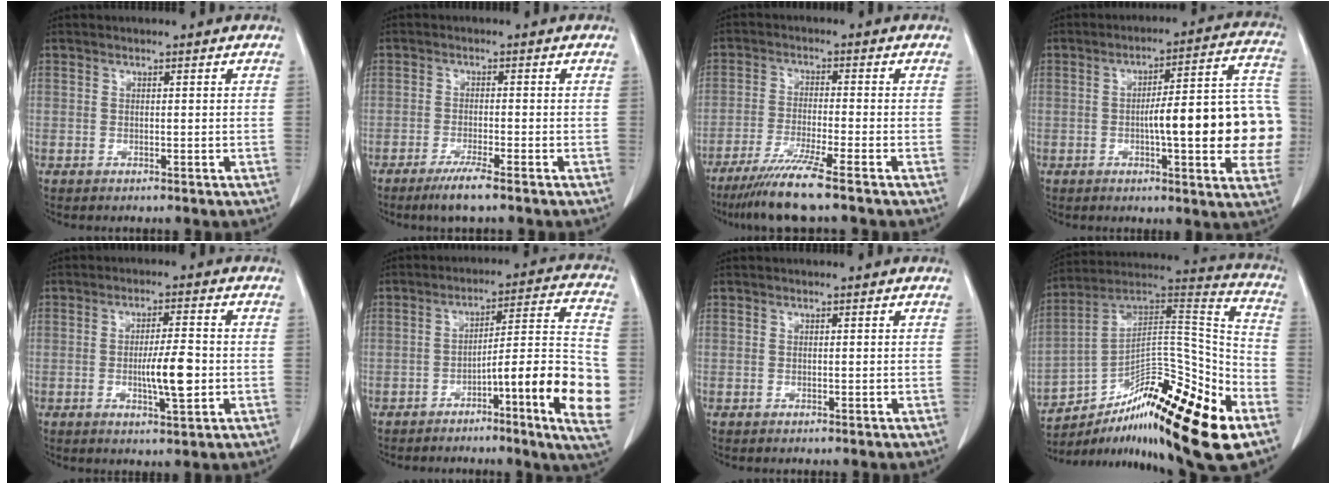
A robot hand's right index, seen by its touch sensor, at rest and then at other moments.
{"total": 3.8, "force": [-2.7, -0.3, 2.7], "torque": [-0.054, -0.010, -0.052]}
{"total": 8.2, "force": [-6.2, -1.4, 5.1], "torque": [-0.088, -0.028, -0.112]}
{"total": 18.8, "force": [-1.9, 3.1, 18.4], "torque": [-0.175, 0.040, -0.016]}
{"total": 6.5, "force": [-1.1, 0.9, 6.3], "torque": [-0.108, -0.005, -0.017]}
{"total": 16.0, "force": [-5.2, 0.3, 15.1], "torque": [-0.187, 0.012, -0.075]}
{"total": 0.0}
{"total": 26.1, "force": [-14.0, 4.9, 21.5], "torque": [-0.298, 0.025, -0.221]}